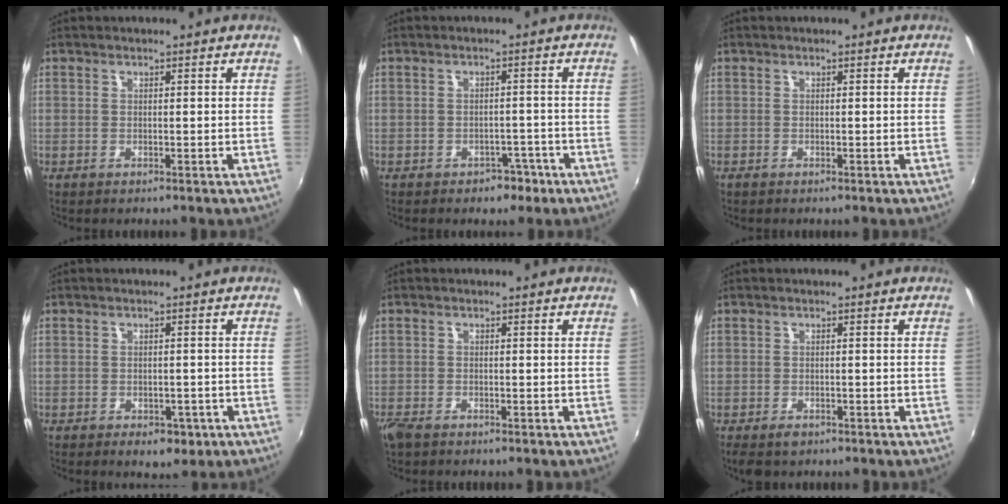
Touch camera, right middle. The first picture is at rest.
{"total": 3.8, "force": [-2.5, 2.6, 1.3], "torque": [-0.030, 0.003, -0.026]}
{"total": 0.0}
{"total": 4.7, "force": [-2.6, 2.9, 2.6], "torque": [-0.051, -0.013, -0.028]}
{"total": 2.7, "force": [-2.1, 0.9, 1.4], "torque": [-0.034, -0.011, -0.041]}
{"total": 3.3, "force": [-2.3, 1.6, 1.7], "torque": [-0.040, -0.013, -0.040]}